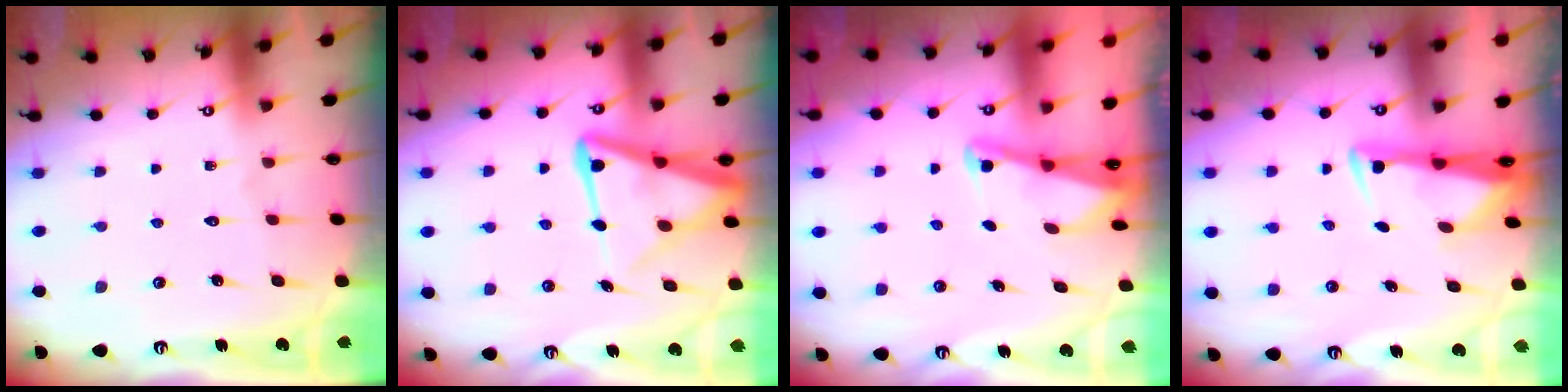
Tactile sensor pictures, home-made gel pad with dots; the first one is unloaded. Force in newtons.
{"total": 11.9, "press": 11.8, "slide": 1.3}
{"total": 2.2, "press": 2.2, "slide": 0.3}
{"total": 2.9, "press": 2.8, "slide": 0.9}